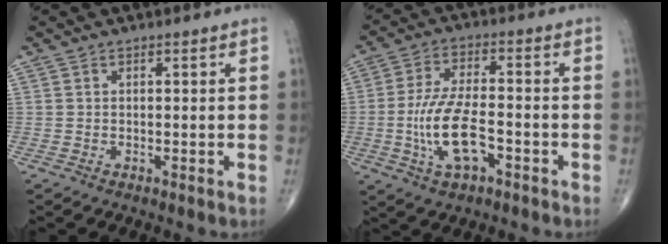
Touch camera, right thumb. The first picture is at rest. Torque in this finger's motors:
{"motor_torque": [2.39, 2.62, 1.18, -0.12, 0.40]}